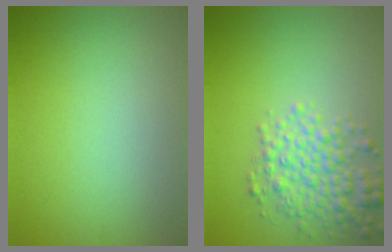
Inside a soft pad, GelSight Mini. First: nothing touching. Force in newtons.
{"total": 4.1, "press": 4.1, "slide": 0.1}